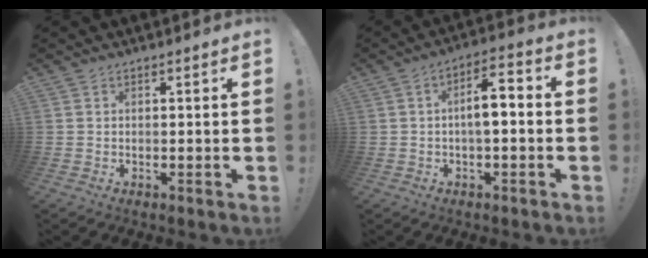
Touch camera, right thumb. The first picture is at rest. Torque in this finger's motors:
{"motor_torque": [0.22, -0.02, 0.15, 0.27, 0.11]}